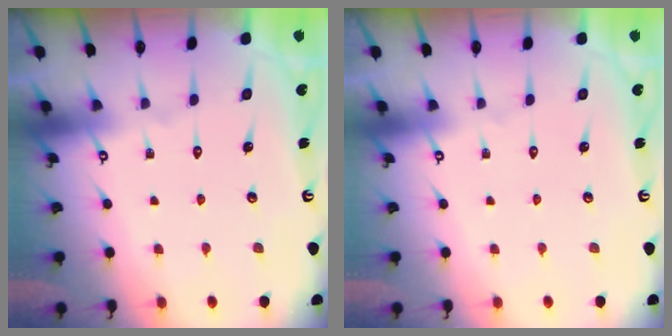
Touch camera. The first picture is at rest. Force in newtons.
{"total": 0.0}